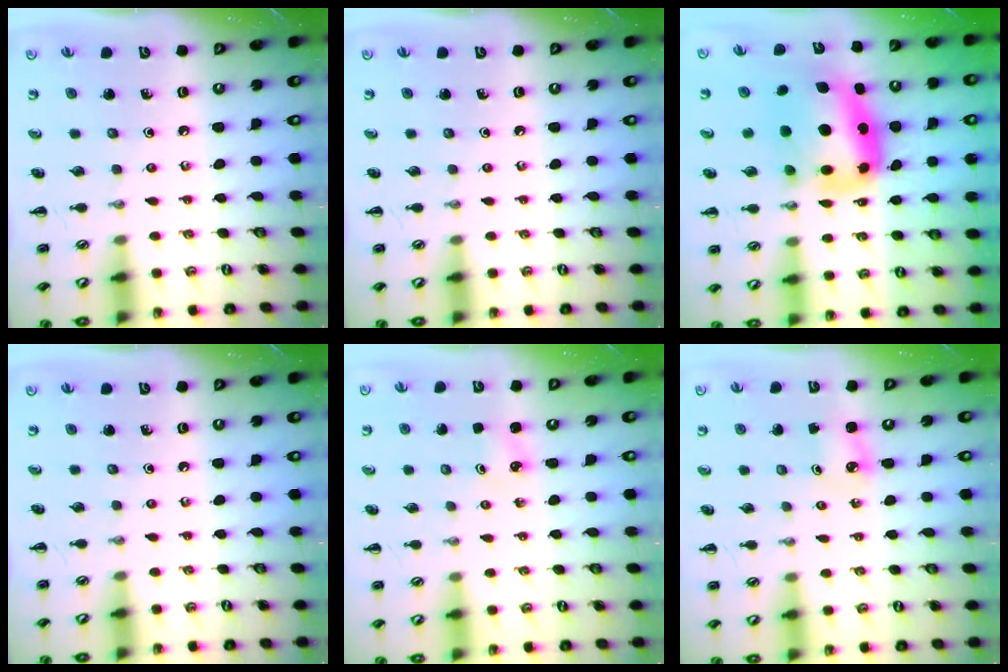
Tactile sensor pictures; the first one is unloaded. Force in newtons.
{"total": 0.0}
{"total": 12.0, "press": 11.6, "slide": 3.2}
{"total": 0.0}
{"total": 1.8, "press": 1.7, "slide": 0.5}
{"total": 2.6, "press": 2.6, "slide": 0.4}